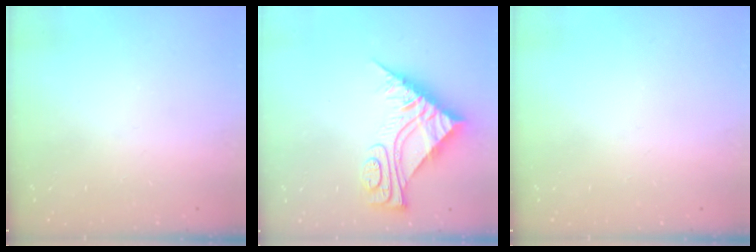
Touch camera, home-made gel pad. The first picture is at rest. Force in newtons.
{"total": 11.4, "press": 11.4, "slide": 1.1}
{"total": 0.0}